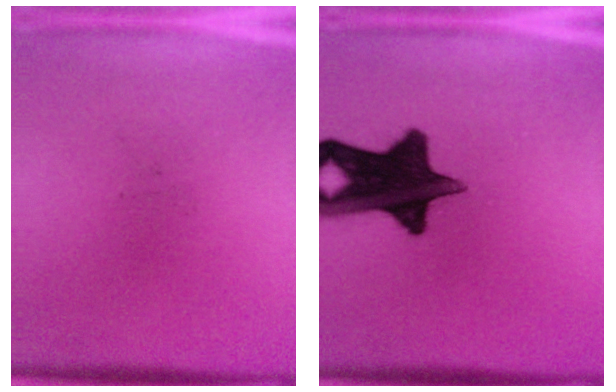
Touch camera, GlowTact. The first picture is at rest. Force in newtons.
{"total": 15.3}